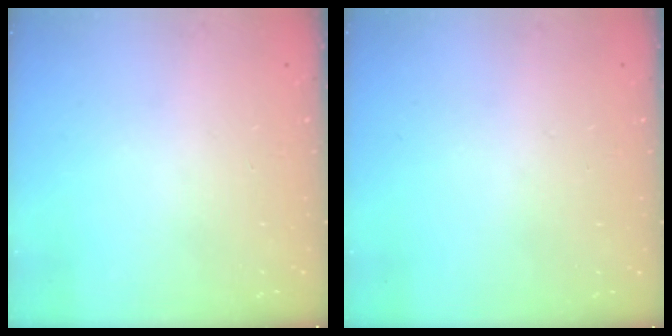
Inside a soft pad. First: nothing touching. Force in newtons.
{"total": 0.0}